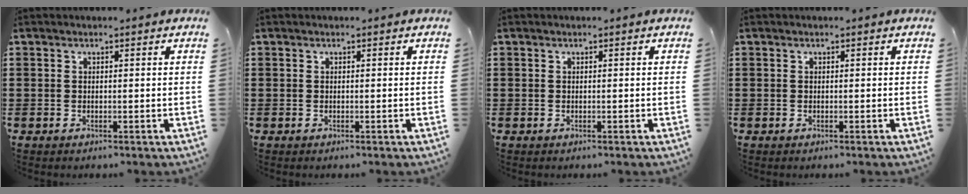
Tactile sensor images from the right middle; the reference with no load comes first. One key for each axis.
{"total": 0.0}
{"total": 0.0}
{"total": 0.0}